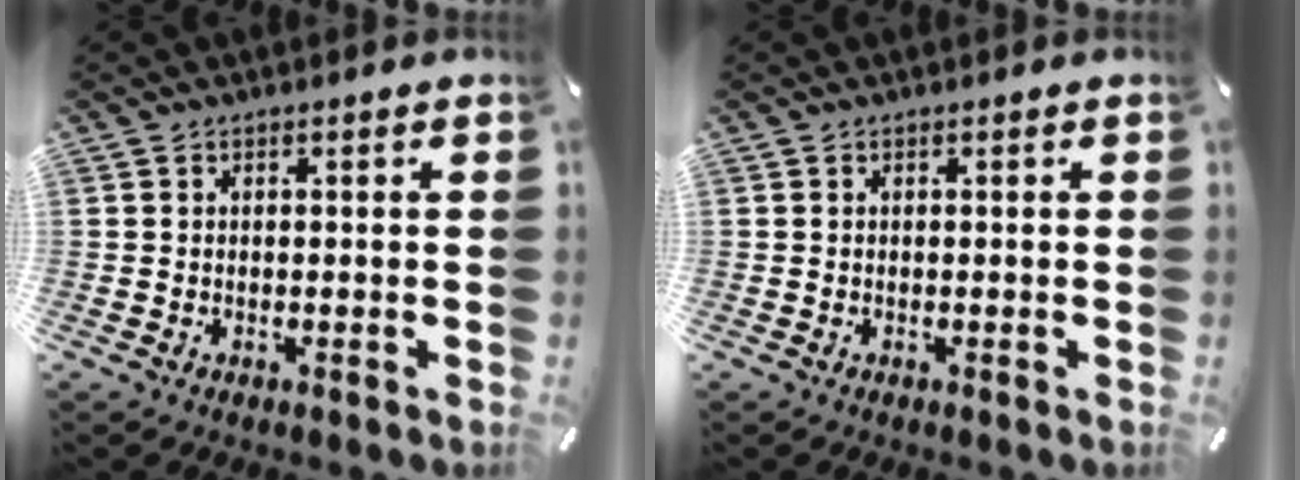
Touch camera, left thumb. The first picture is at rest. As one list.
[{"total": 0.0}]